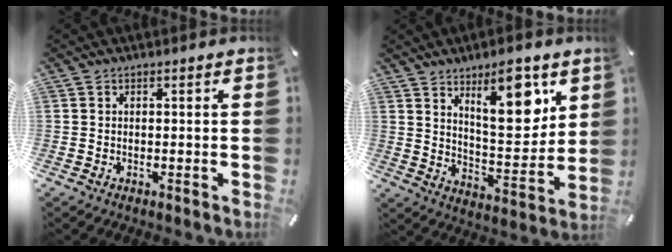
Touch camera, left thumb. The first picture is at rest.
{"total": 14.9, "force": [8.9, 5.9, 10.3], "torque": [-0.129, -0.057, 0.145]}